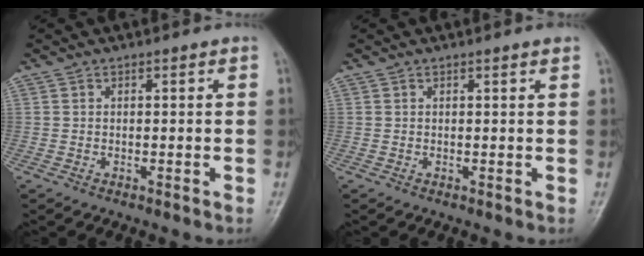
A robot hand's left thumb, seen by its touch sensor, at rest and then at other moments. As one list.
[{"total": 1.0, "force": [0.7, -0.2, 0.6], "torque": [-0.012, -0.001, 0.011]}]